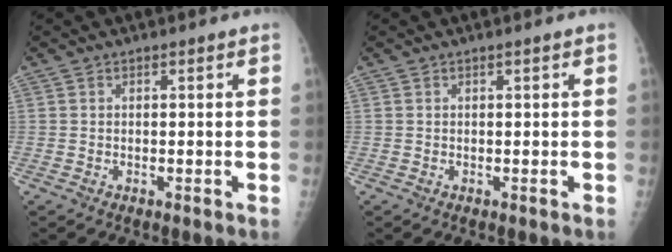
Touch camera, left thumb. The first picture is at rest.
{"total": 0.0}